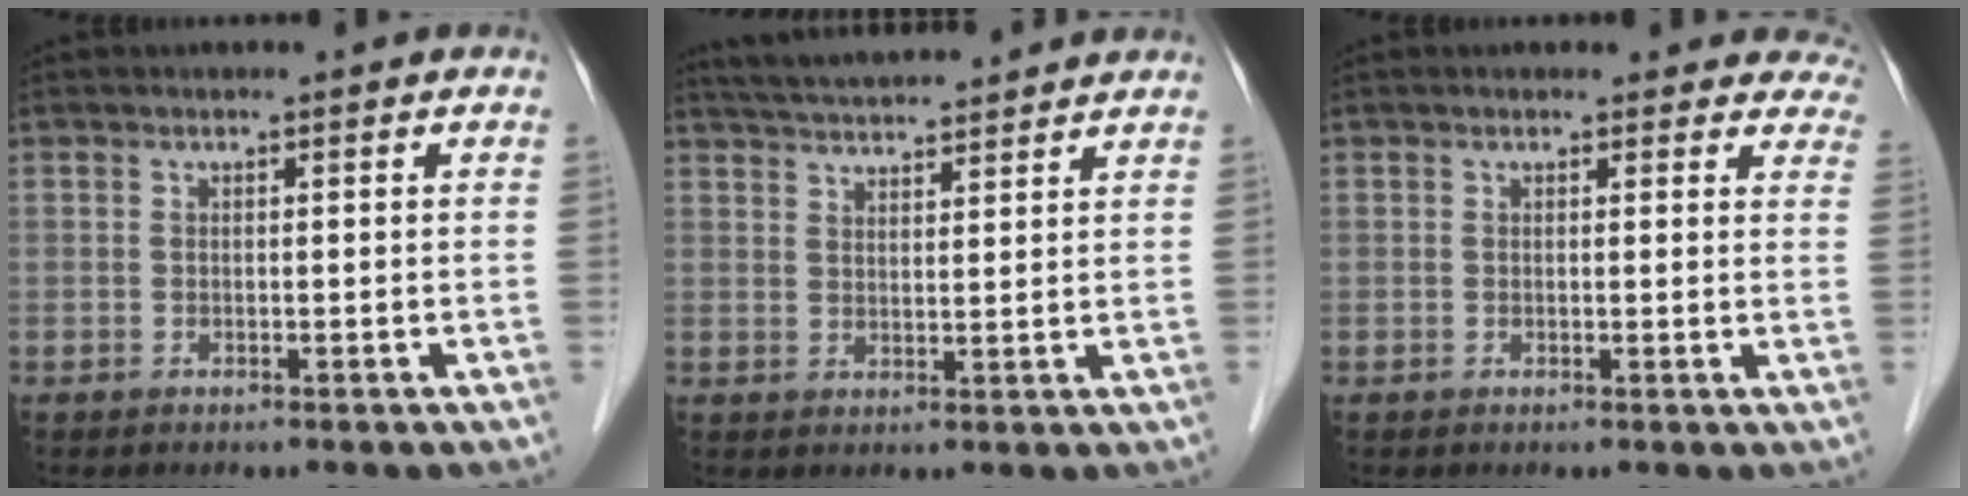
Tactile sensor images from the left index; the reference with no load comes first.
{"total": 11.5, "force": [10.7, 0.7, 4.1], "torque": [-0.074, 0.031, 0.159]}
{"total": 7.5, "force": [6.9, 2.7, 0.8], "torque": [0.039, -0.011, 0.039]}